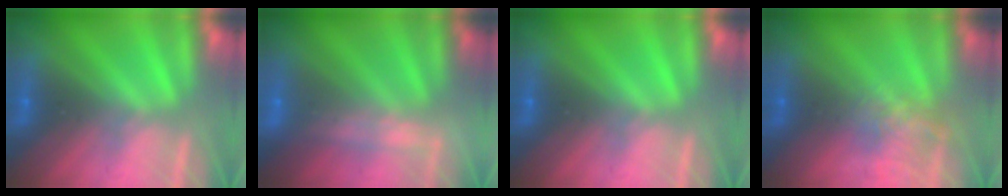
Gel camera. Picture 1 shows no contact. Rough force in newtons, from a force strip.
{"total": 2.2}
{"total": 0.0}
{"total": 4.6}